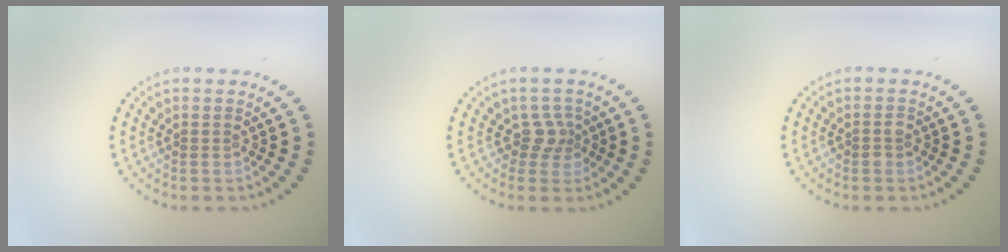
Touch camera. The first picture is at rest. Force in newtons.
{"total": 2.0, "press": 1.5, "slide": 1.3}
{"total": 1.0, "press": 1.0, "slide": 0.3}